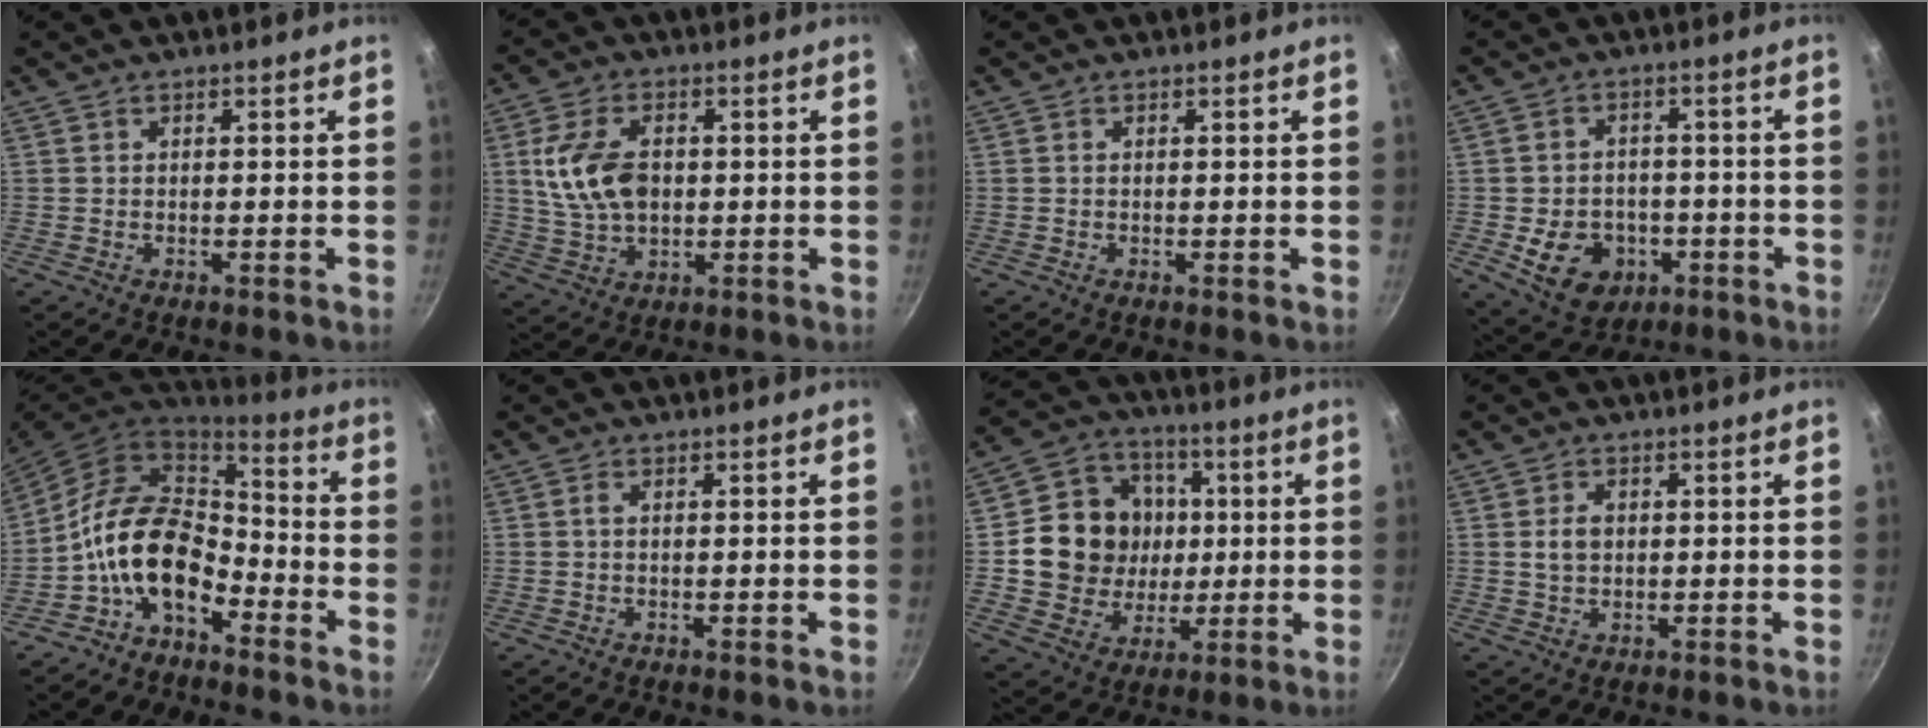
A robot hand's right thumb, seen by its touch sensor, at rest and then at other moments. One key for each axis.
{"total": 11.6, "fx": 1.3, "fy": 7.4, "fz": 8.8, "tx": -0.158, "ty": -0.001, "tz": 0.025}
{"total": 0.0}
{"total": 10.7, "fx": -3.3, "fy": 8.4, "fz": 5.8, "tx": -0.069, "ty": 0.017, "tz": -0.036}
{"total": 14.7, "fx": -5.7, "fy": 9.2, "fz": 9.9, "tx": -0.150, "ty": 0.063, "tz": -0.124}
{"total": 1.1, "fx": -0.1, "fy": 0.2, "fz": 1.0, "tx": -0.022, "ty": 0.001, "tz": -0.004}
{"total": 15.8, "fx": 1.1, "fy": 14.3, "fz": 6.7, "tx": -0.088, "ty": 0.016, "tz": 0.020}
{"total": 3.3, "fx": 0.4, "fy": 2.4, "fz": 2.3, "tx": -0.034, "ty": 0.004, "tz": 0.007}